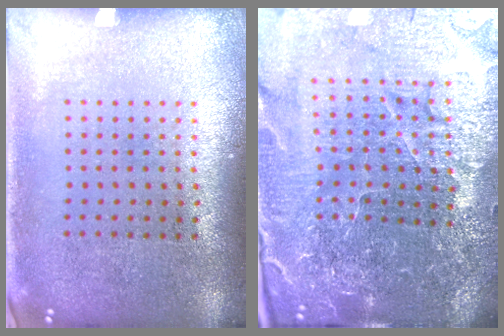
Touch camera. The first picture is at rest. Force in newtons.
{"total": 5.7, "press": 5.3, "slide": 2.1}